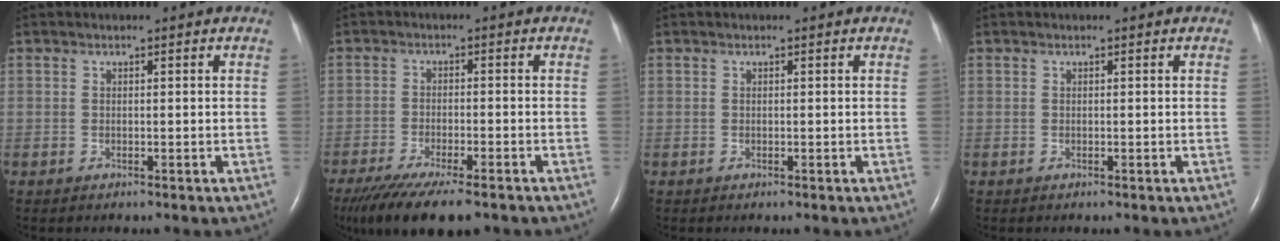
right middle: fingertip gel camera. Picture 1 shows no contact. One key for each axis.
{"total": 13.9, "fx": -10.6, "fy": 3.0, "fz": 8.4, "tx": -0.159, "ty": -0.031, "tz": -0.170}
{"total": 0.0}
{"total": 0.0}